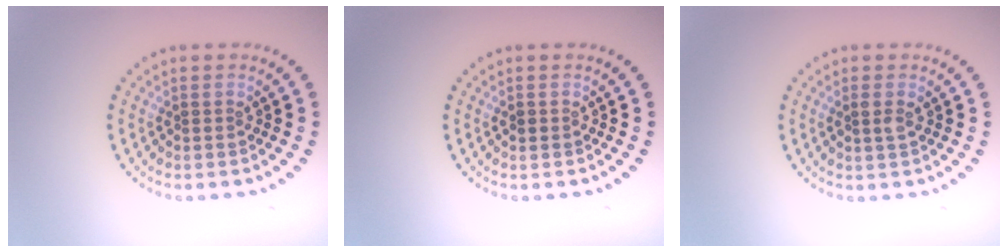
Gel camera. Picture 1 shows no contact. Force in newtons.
{"total": 0.9, "press": 0.9, "slide": 0.2}
{"total": 0.9, "press": 0.9, "slide": 0.2}